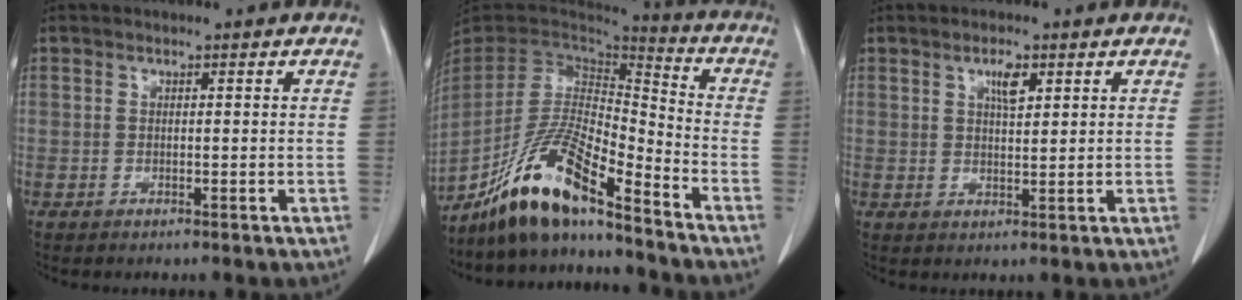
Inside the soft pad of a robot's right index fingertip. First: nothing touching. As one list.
[{"total": 15.0, "force": [-11.1, 2.1, 9.8], "torque": [-0.185, -0.001, -0.204]}, {"total": 3.1, "force": [1.6, 0.9, 2.5], "torque": [-0.045, -0.001, 0.028]}]